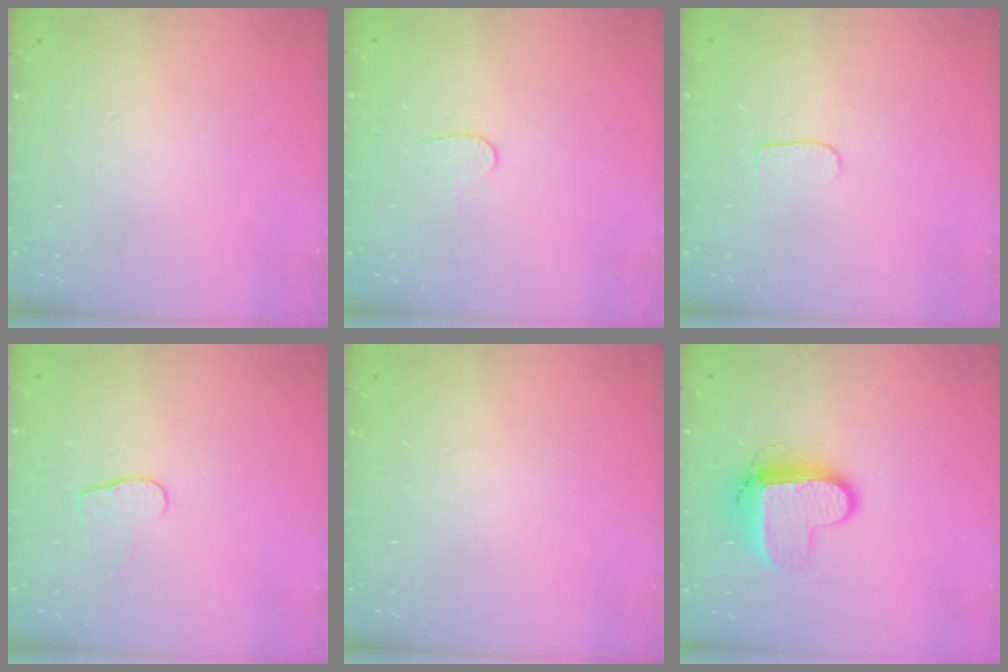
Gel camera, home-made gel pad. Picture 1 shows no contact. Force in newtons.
{"total": 4.0, "press": 4.0, "slide": 0.4}
{"total": 4.8, "press": 4.8, "slide": 0.5}
{"total": 5.0, "press": 5.0, "slide": 0.4}
{"total": 0.0}
{"total": 10.4, "press": 10.3, "slide": 0.9}